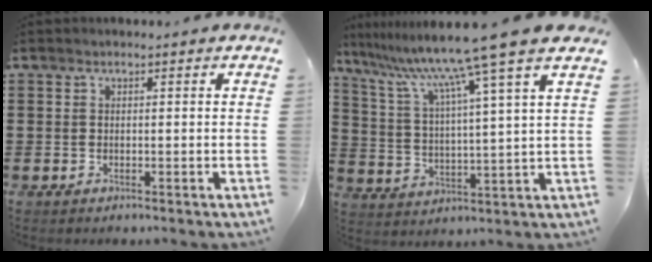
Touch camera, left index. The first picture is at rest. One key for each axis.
{"total": 11.3, "fx": 9.0, "fy": -1.6, "fz": 6.6, "tx": -0.166, "ty": -0.052, "tz": 0.139}